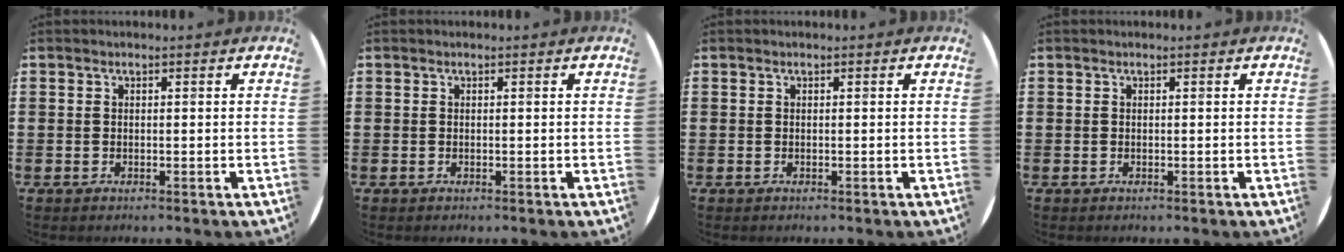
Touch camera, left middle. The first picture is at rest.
{"total": 0.0}
{"total": 0.0}
{"total": 0.0}